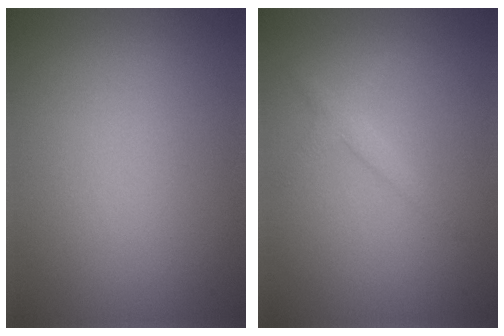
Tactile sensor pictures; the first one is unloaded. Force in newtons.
{"total": 1.3, "press": 1.3, "slide": 0.1}